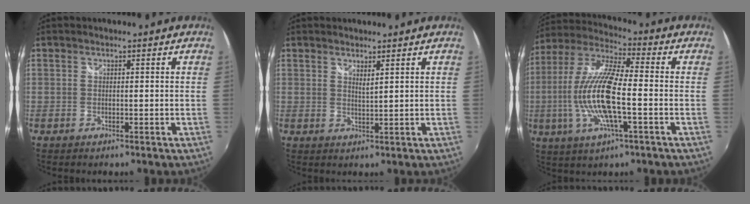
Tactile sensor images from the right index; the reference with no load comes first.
{"total": 1.8, "force": [1.4, 0.1, 1.2], "torque": [-0.023, -0.003, 0.021]}
{"total": 16.5, "force": [-2.9, 3.6, 15.8], "torque": [-0.314, -0.006, -0.057]}